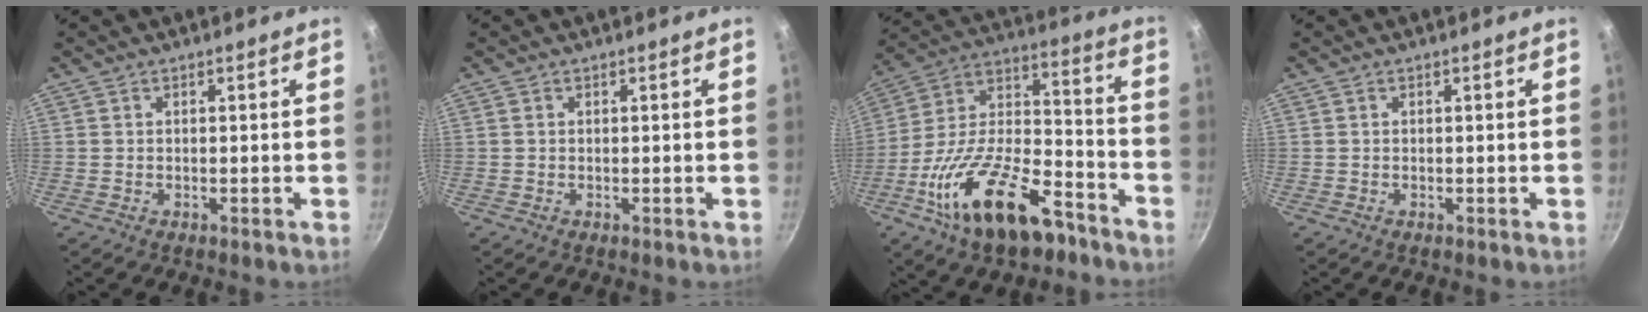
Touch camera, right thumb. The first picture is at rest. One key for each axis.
{"total": 0.0}
{"total": 23.6, "fx": -12.8, "fy": 11.1, "fz": 16.4, "tx": -0.256, "ty": 0.082, "tz": -0.222}
{"total": 0.0}